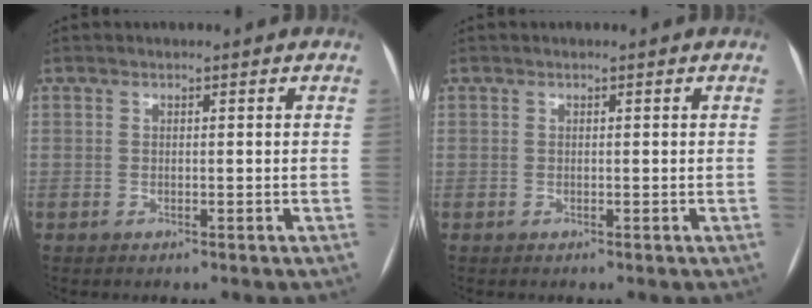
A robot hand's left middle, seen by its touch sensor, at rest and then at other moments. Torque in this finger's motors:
{"motor_torque": [0.02, 0.01, -0.01, -0.01]}